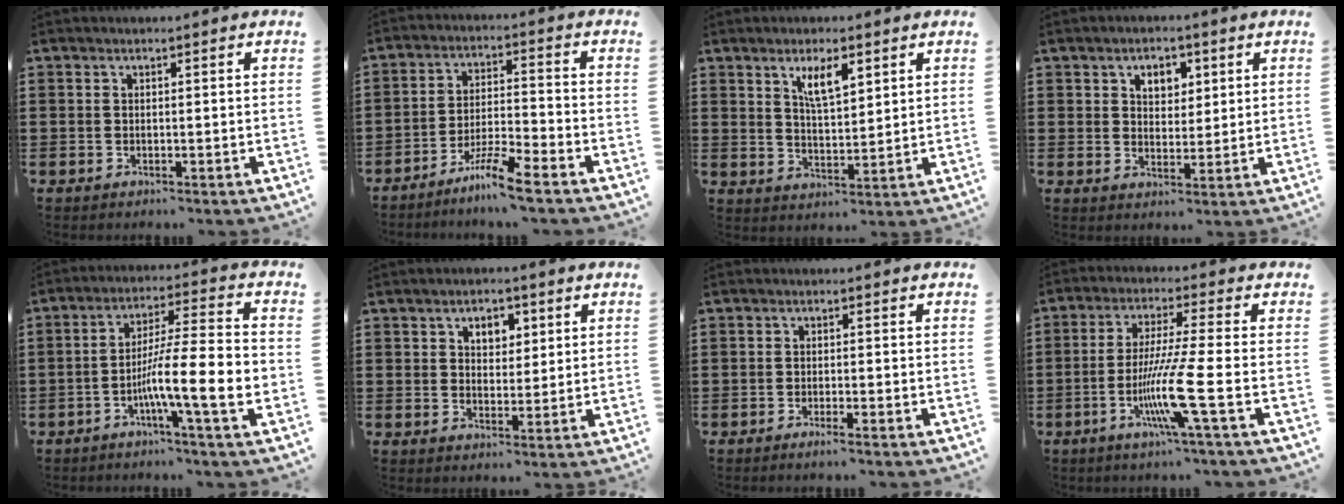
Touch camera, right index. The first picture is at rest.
{"total": 6.8, "force": [-5.5, -0.1, 3.9], "torque": [-0.085, -0.007, -0.108]}
{"total": 5.3, "force": [2.9, 1.7, 4.1], "torque": [-0.080, 0.003, 0.047]}
{"total": 3.9, "force": [1.9, 2.6, 2.2], "torque": [-0.045, 0.009, 0.029]}
{"total": 11.2, "force": [-3.6, 1.2, 10.6], "torque": [-0.191, -0.006, -0.066]}
{"total": 3.6, "force": [1.6, 2.4, 2.1], "torque": [-0.042, 0.009, 0.025]}
{"total": 1.3, "force": [-1.1, -0.2, 0.8], "torque": [-0.013, -0.004, -0.019]}
{"total": 10.6, "force": [-3.5, -0.5, 10.0], "torque": [-0.201, -0.022, -0.071]}